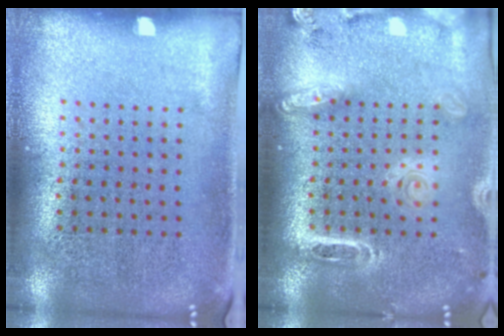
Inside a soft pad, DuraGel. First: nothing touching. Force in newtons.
{"total": 2.1, "press": 1.9, "slide": 0.9}